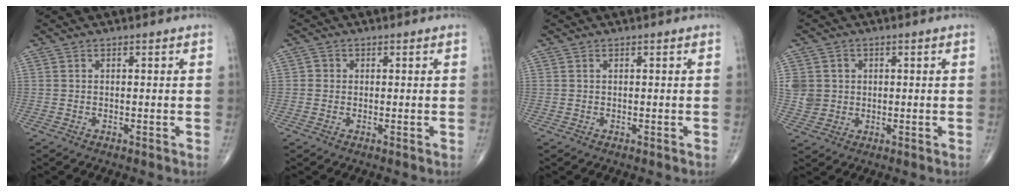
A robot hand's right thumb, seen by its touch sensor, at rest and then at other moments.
{"total": 1.3, "force": [0.1, 1.3, 0.3], "torque": [0.002, 0.002, -0.001]}
{"total": 0.0}
{"total": 5.5, "force": [0.8, 5.1, 1.9], "torque": [-0.016, 0.002, 0.022]}